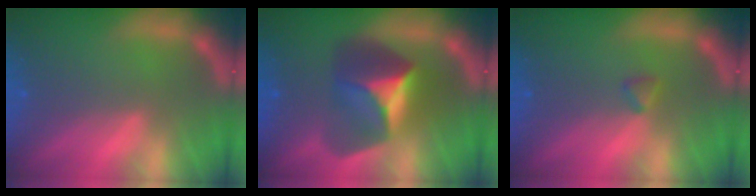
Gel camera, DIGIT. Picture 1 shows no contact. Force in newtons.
{"total": 7.4}
{"total": 0.9}